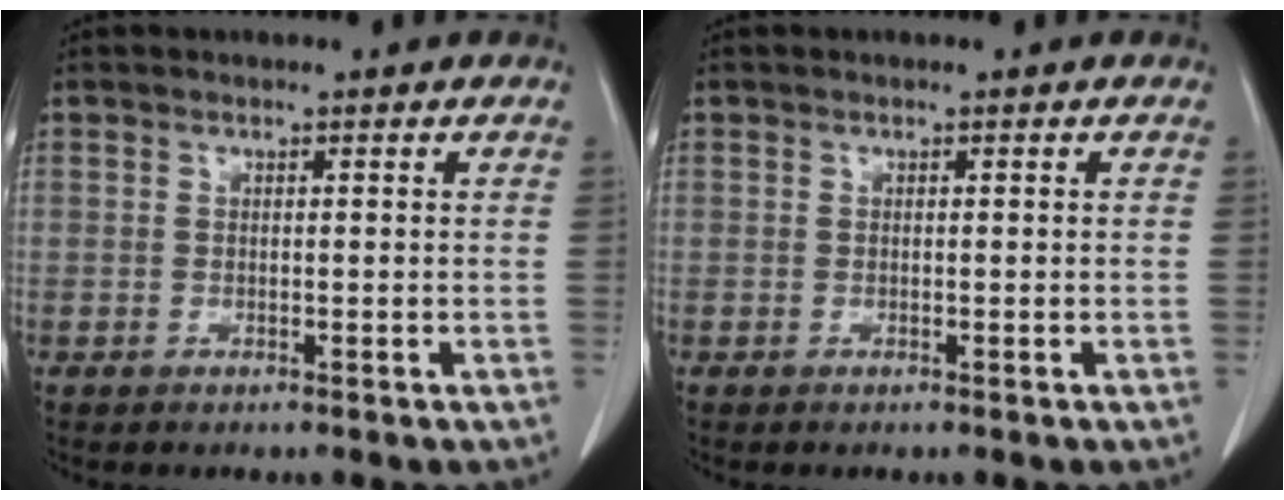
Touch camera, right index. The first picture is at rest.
{"total": 0.0}